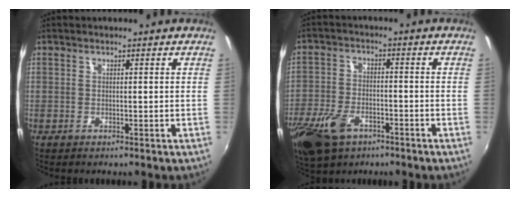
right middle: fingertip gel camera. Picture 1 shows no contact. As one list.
[{"total": 12.3, "force": [-7.0, 7.0, 7.3], "torque": [-0.178, -0.019, -0.132]}]